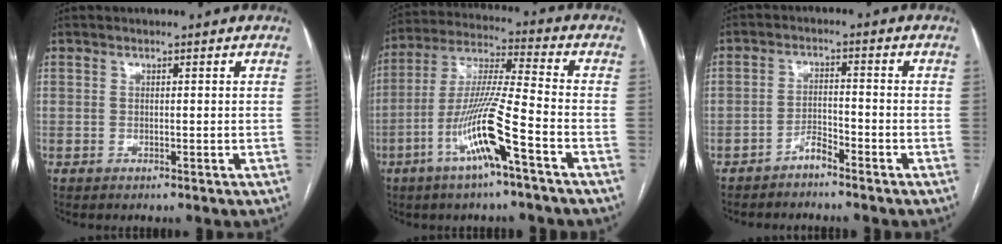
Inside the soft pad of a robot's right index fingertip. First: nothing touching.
{"total": 13.2, "force": [-5.8, 0.0, 11.9], "torque": [-0.242, -0.002, -0.112]}
{"total": 2.7, "force": [-2.4, 0.6, 1.1], "torque": [-0.015, 0.001, -0.044]}